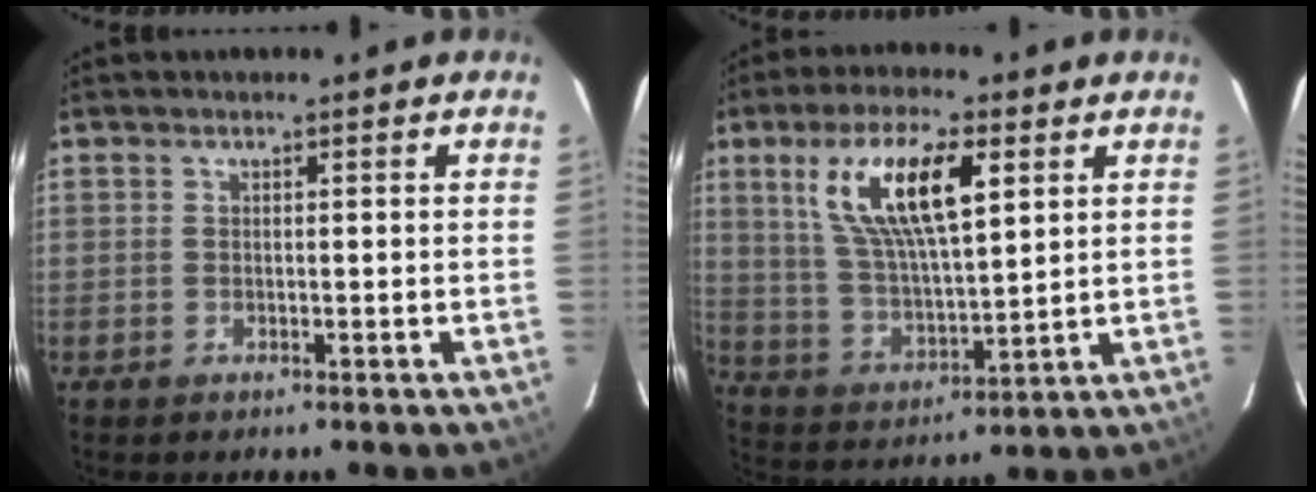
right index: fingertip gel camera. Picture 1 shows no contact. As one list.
[{"total": 15.4, "force": [6.4, 5.1, 13.1], "torque": [-0.247, 0.011, 0.127]}]